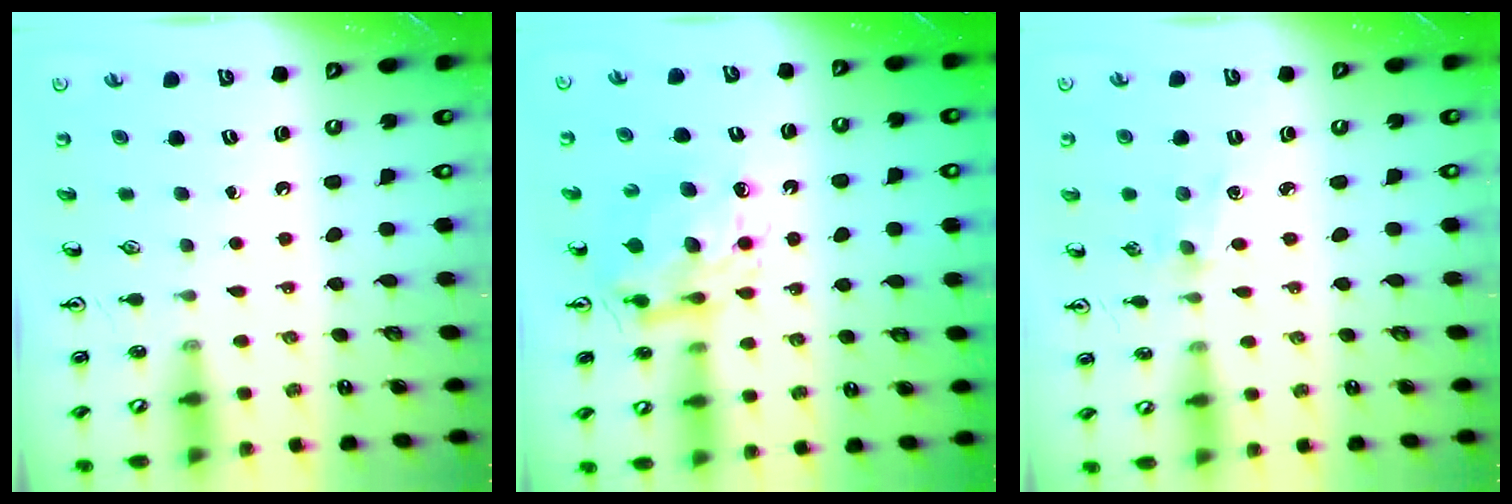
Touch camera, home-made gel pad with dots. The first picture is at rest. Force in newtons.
{"total": 10.0, "press": 9.9, "slide": 0.9}
{"total": 3.1, "press": 3.1, "slide": 0.5}